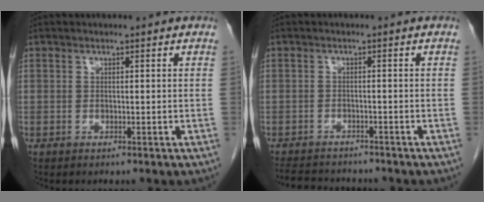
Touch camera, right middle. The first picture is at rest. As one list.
[{"total": 7.6, "force": [-7.1, 1.7, 2.1], "torque": [-0.037, -0.005, -0.104]}]